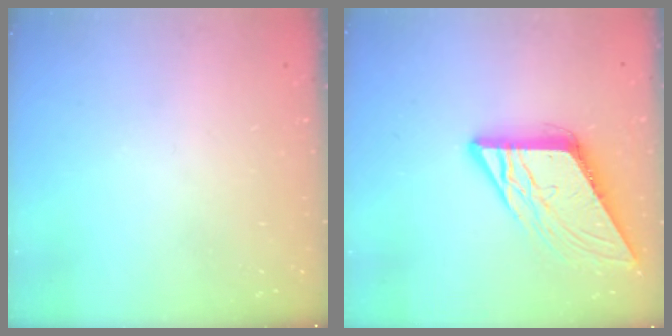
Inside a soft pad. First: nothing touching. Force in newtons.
{"total": 10.5, "press": 10.4, "slide": 0.9}